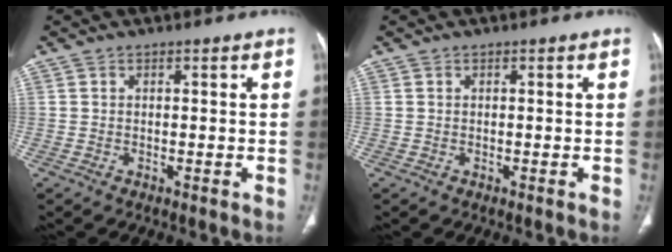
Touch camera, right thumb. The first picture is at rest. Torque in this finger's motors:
{"motor_torque": [0.01, 0.00, -0.07, 0.07, 0.03]}